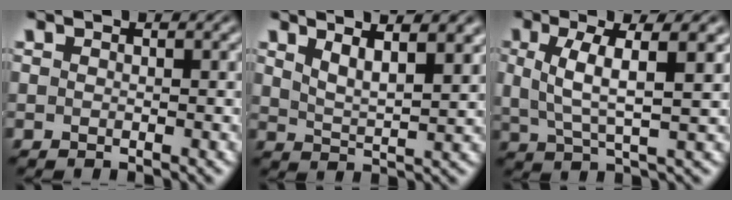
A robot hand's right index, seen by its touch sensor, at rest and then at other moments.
{"total": 4.6, "force": [2.5, 2.1, 3.2], "torque": [-0.041, 0.002, 0.036]}
{"total": 4.1, "force": [0.6, 1.0, 4.0], "torque": [-0.072, -0.008, 0.021]}